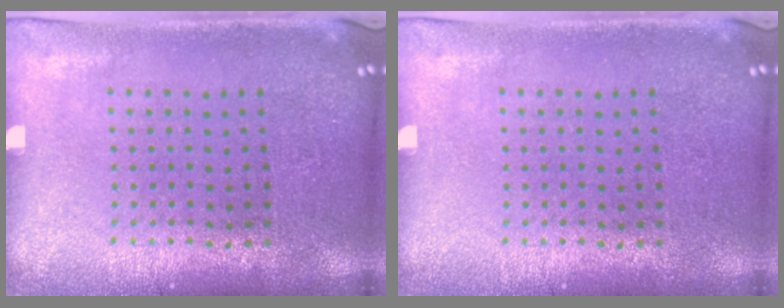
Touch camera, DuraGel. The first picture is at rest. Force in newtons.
{"total": 0.0}